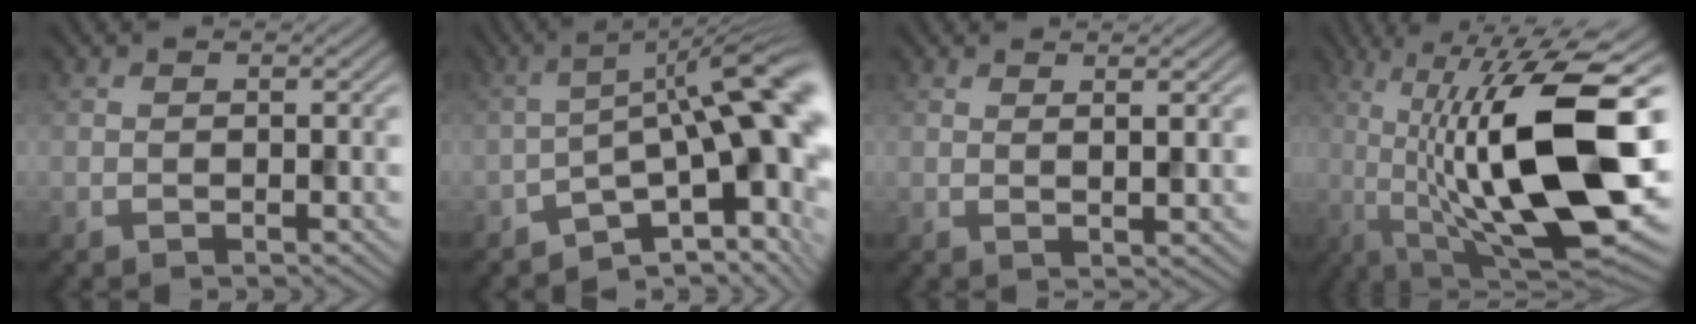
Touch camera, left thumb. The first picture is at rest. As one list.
[{"total": 14.6, "force": [-3.3, 4.9, 13.4], "torque": [-0.173, 0.012, -0.056]}, {"total": 2.1, "force": [1.1, 0.4, 1.7], "torque": [-0.028, 0.002, 0.016]}, {"total": 18.4, "force": [-0.1, 5.6, 17.6], "torque": [-0.292, 0.022, -0.004]}]